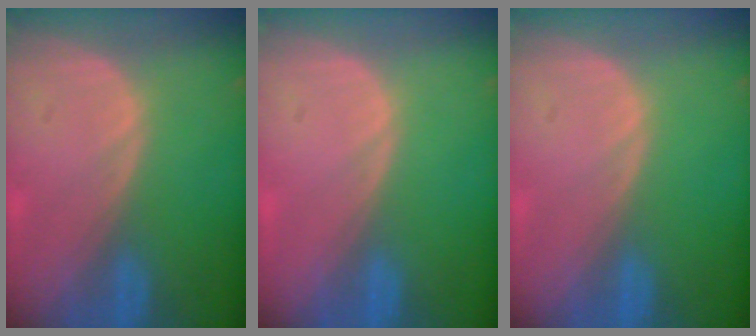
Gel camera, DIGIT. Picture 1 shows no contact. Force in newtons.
{"total": 0.0}
{"total": 0.0}